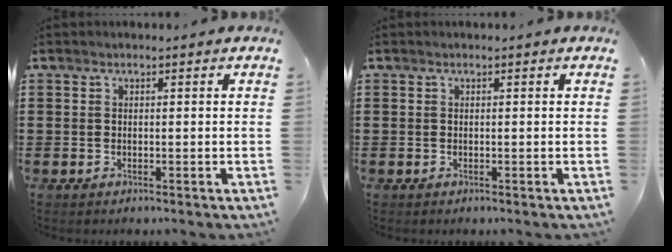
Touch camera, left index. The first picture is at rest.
{"total": 0.0}